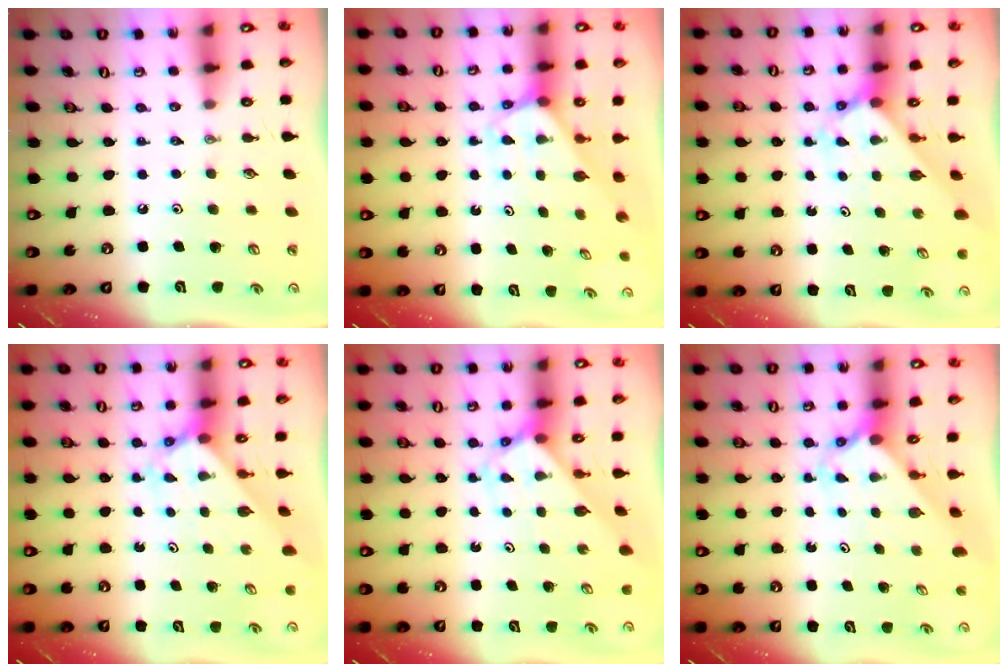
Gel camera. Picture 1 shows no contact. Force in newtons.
{"total": 2.4, "press": 2.4, "slide": 0.2}
{"total": 2.3, "press": 2.3, "slide": 0.2}
{"total": 2.3, "press": 2.3, "slide": 0.2}
{"total": 2.7, "press": 2.7, "slide": 0.2}
{"total": 2.4, "press": 2.4, "slide": 0.2}